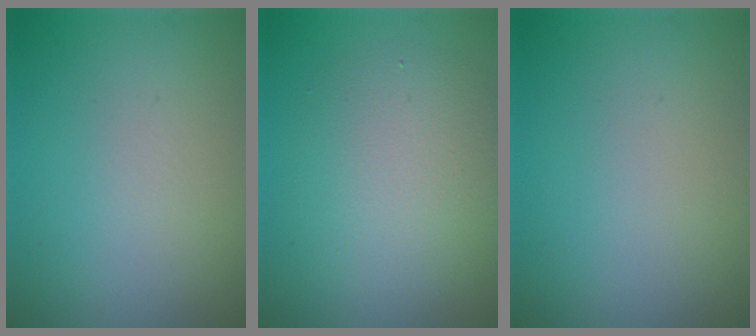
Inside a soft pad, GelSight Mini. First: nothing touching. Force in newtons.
{"total": 5.1, "press": 5.1, "slide": 0.3}
{"total": 0.0}